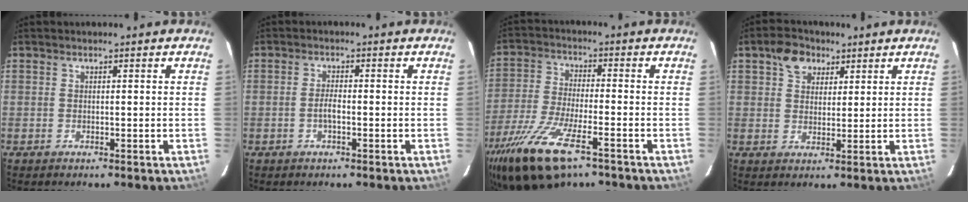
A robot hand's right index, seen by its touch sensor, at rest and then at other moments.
{"total": 2.2, "force": [-0.8, 0.7, 1.9], "torque": [-0.039, 0.003, -0.017]}
{"total": 17.5, "force": [-10.7, 6.2, 12.5], "torque": [-0.268, -0.050, -0.198]}
{"total": 5.5, "force": [3.0, 4.1, 2.3], "torque": [-0.032, 0.016, 0.051]}